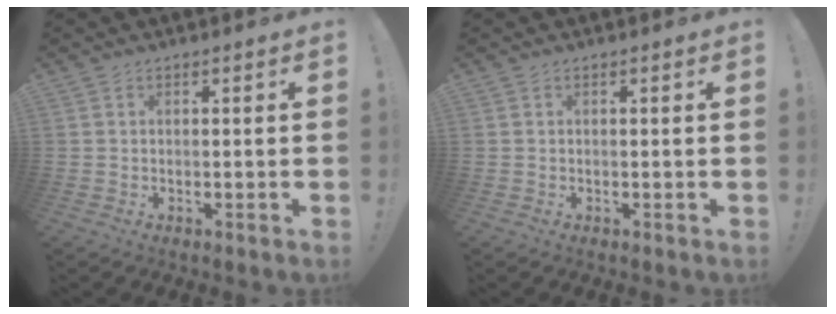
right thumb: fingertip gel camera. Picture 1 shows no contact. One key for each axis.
{"total": 0.0}